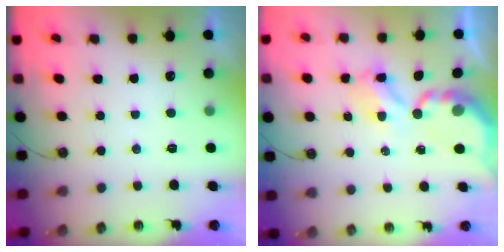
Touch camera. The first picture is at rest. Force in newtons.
{"total": 4.8, "press": 4.8, "slide": 0.3}